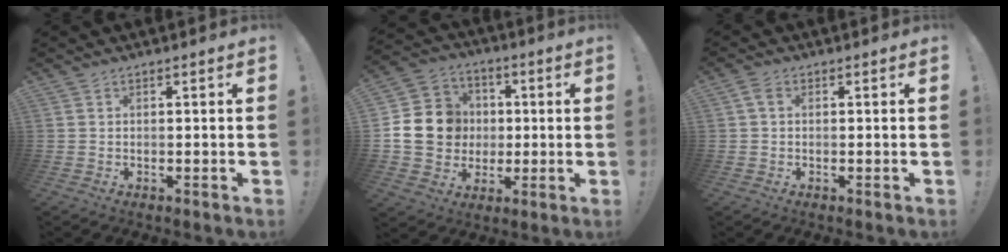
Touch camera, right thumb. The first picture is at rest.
{"total": 16.1, "force": [0.5, 14.4, 7.1], "torque": [-0.108, 0.011, 0.025]}
{"total": 2.3, "force": [0.5, 1.5, 1.6], "torque": [-0.030, 0.005, 0.008]}